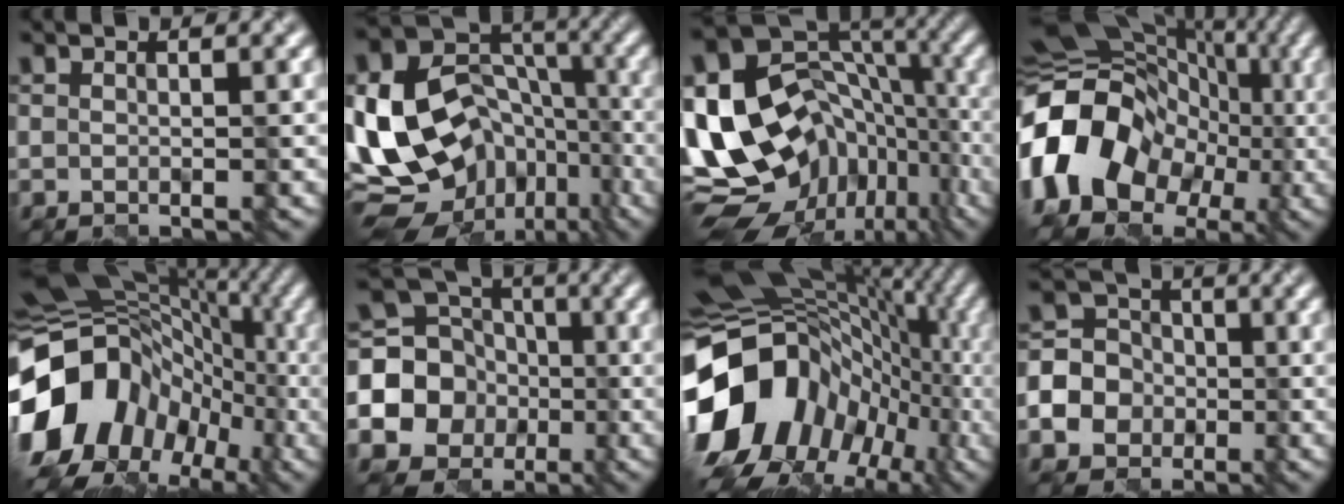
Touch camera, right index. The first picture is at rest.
{"total": 15.3, "force": [-4.5, 11.1, 9.5], "torque": [-0.197, 0.001, -0.083]}
{"total": 17.4, "force": [-4.0, 12.6, 11.3], "torque": [-0.205, 0.002, -0.041]}
{"total": 16.8, "force": [-2.7, 13.5, 9.7], "torque": [-0.192, 0.005, -0.056]}
{"total": 14.9, "force": [-2.7, 12.0, 8.4], "torque": [-0.170, 0.001, -0.067]}
{"total": 15.0, "force": [-2.5, 13.8, 5.3], "torque": [-0.133, 0.008, -0.077]}
{"total": 16.5, "force": [-1.8, 12.9, 10.1], "torque": [-0.194, 0.002, -0.029]}
{"total": 9.3, "force": [-2.7, 8.4, 2.6], "torque": [-0.082, -0.006, -0.073]}